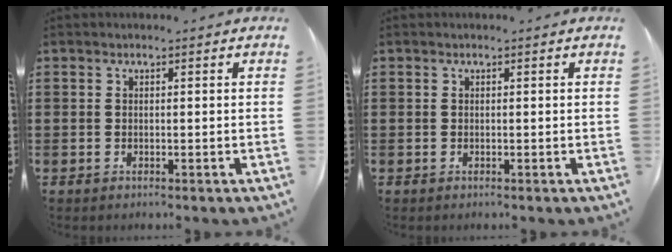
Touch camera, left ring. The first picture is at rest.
{"total": 0.0}